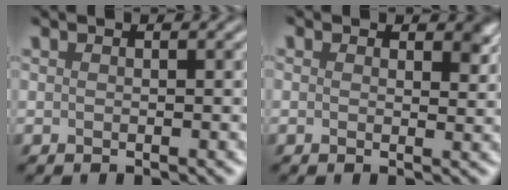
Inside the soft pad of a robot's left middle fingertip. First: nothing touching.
{"total": 1.8, "force": [0.9, 1.1, 1.0], "torque": [-0.011, -0.006, 0.011]}